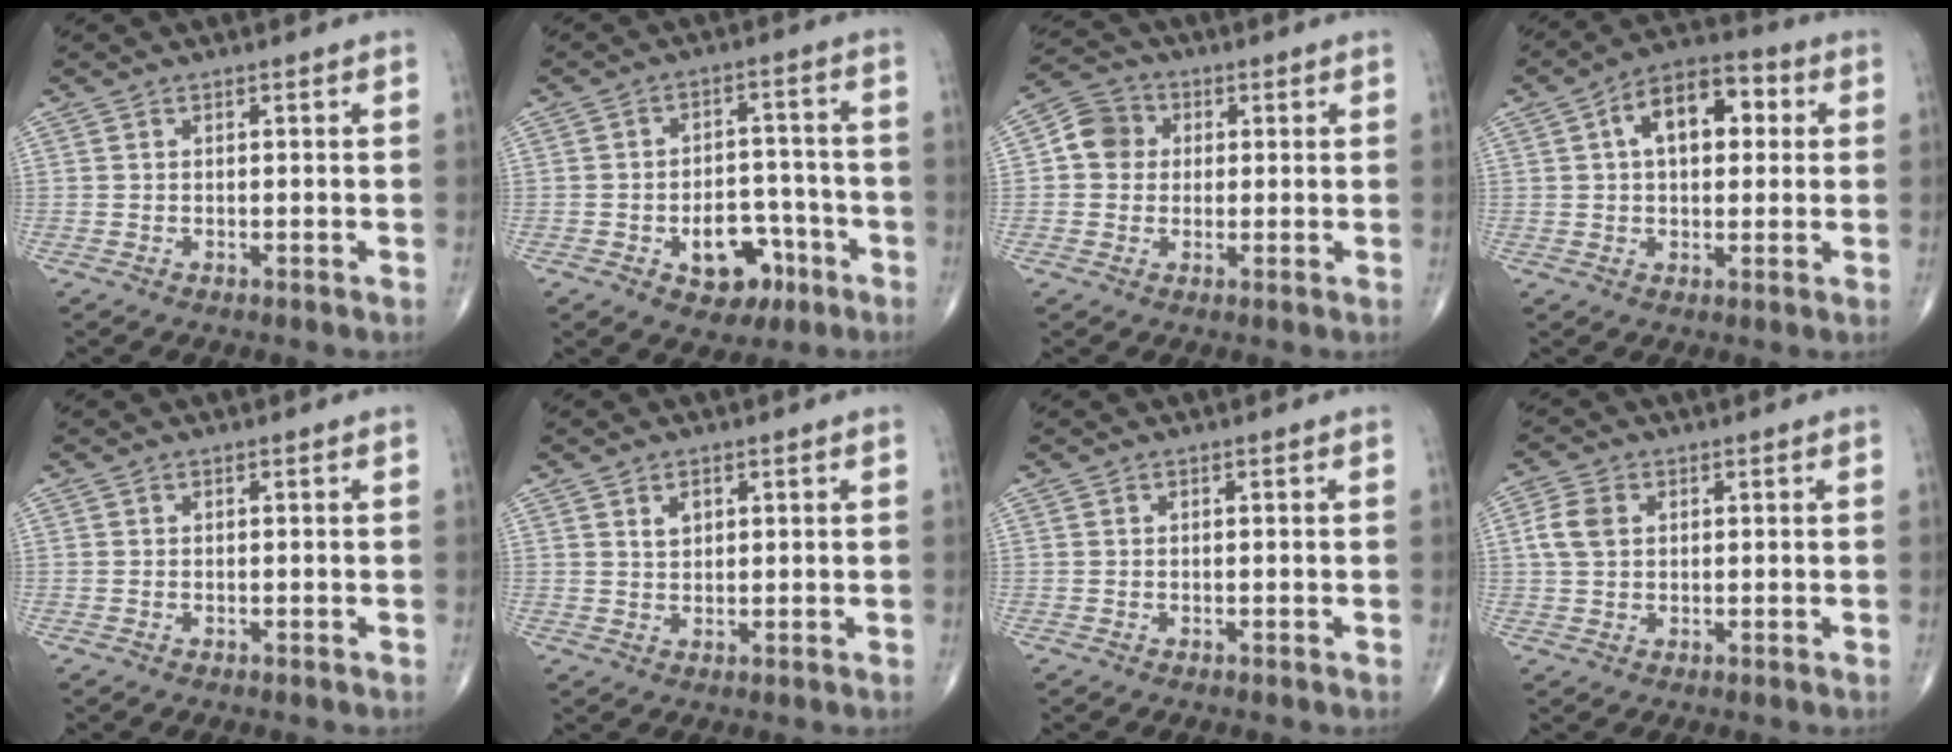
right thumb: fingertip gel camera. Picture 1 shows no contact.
{"total": 10.1, "force": [-4.5, 6.6, 6.1], "torque": [-0.046, 0.043, -0.057]}
{"total": 6.3, "force": [0.7, 5.7, 2.5], "torque": [-0.027, 0.012, 0.000]}
{"total": 12.2, "force": [2.7, 7.0, 9.6], "torque": [-0.128, 0.024, 0.034]}
{"total": 0.0}
{"total": 2.4, "force": [1.2, 1.5, 1.5], "torque": [-0.017, -0.006, 0.022]}
{"total": 0.0}
{"total": 4.7, "force": [1.0, 3.3, 3.1], "torque": [-0.068, 0.006, 0.017]}